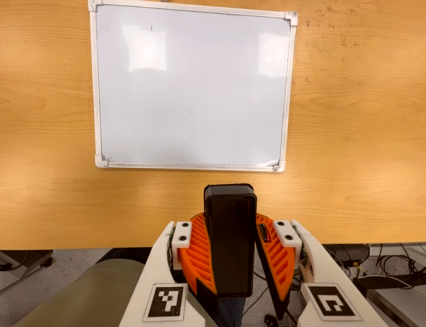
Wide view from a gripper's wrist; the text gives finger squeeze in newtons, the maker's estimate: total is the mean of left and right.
{"total": 10.4, "left": 10.4, "right": 10.4}